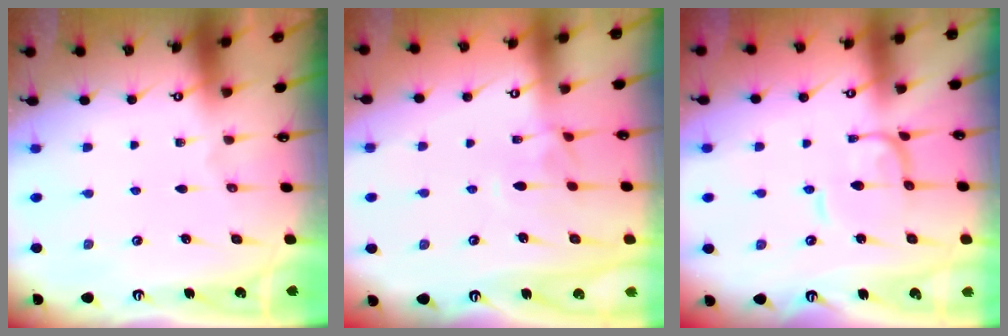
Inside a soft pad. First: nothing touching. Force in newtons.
{"total": 2.5, "press": 2.4, "slide": 0.6}
{"total": 0.0}